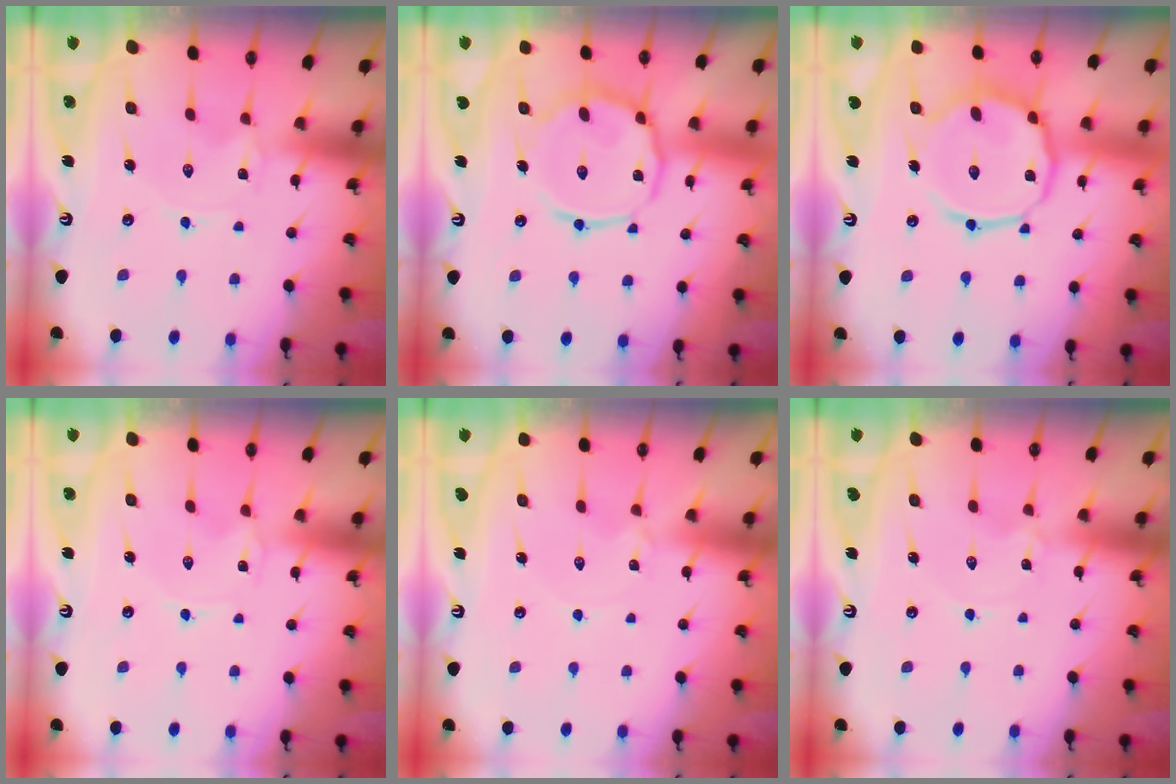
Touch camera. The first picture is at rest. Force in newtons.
{"total": 15.5, "press": 15.5, "slide": 1.0}
{"total": 15.7, "press": 15.7, "slide": 1.0}
{"total": 0.0}
{"total": 0.0}
{"total": 0.6, "press": 0.5, "slide": 0.1}